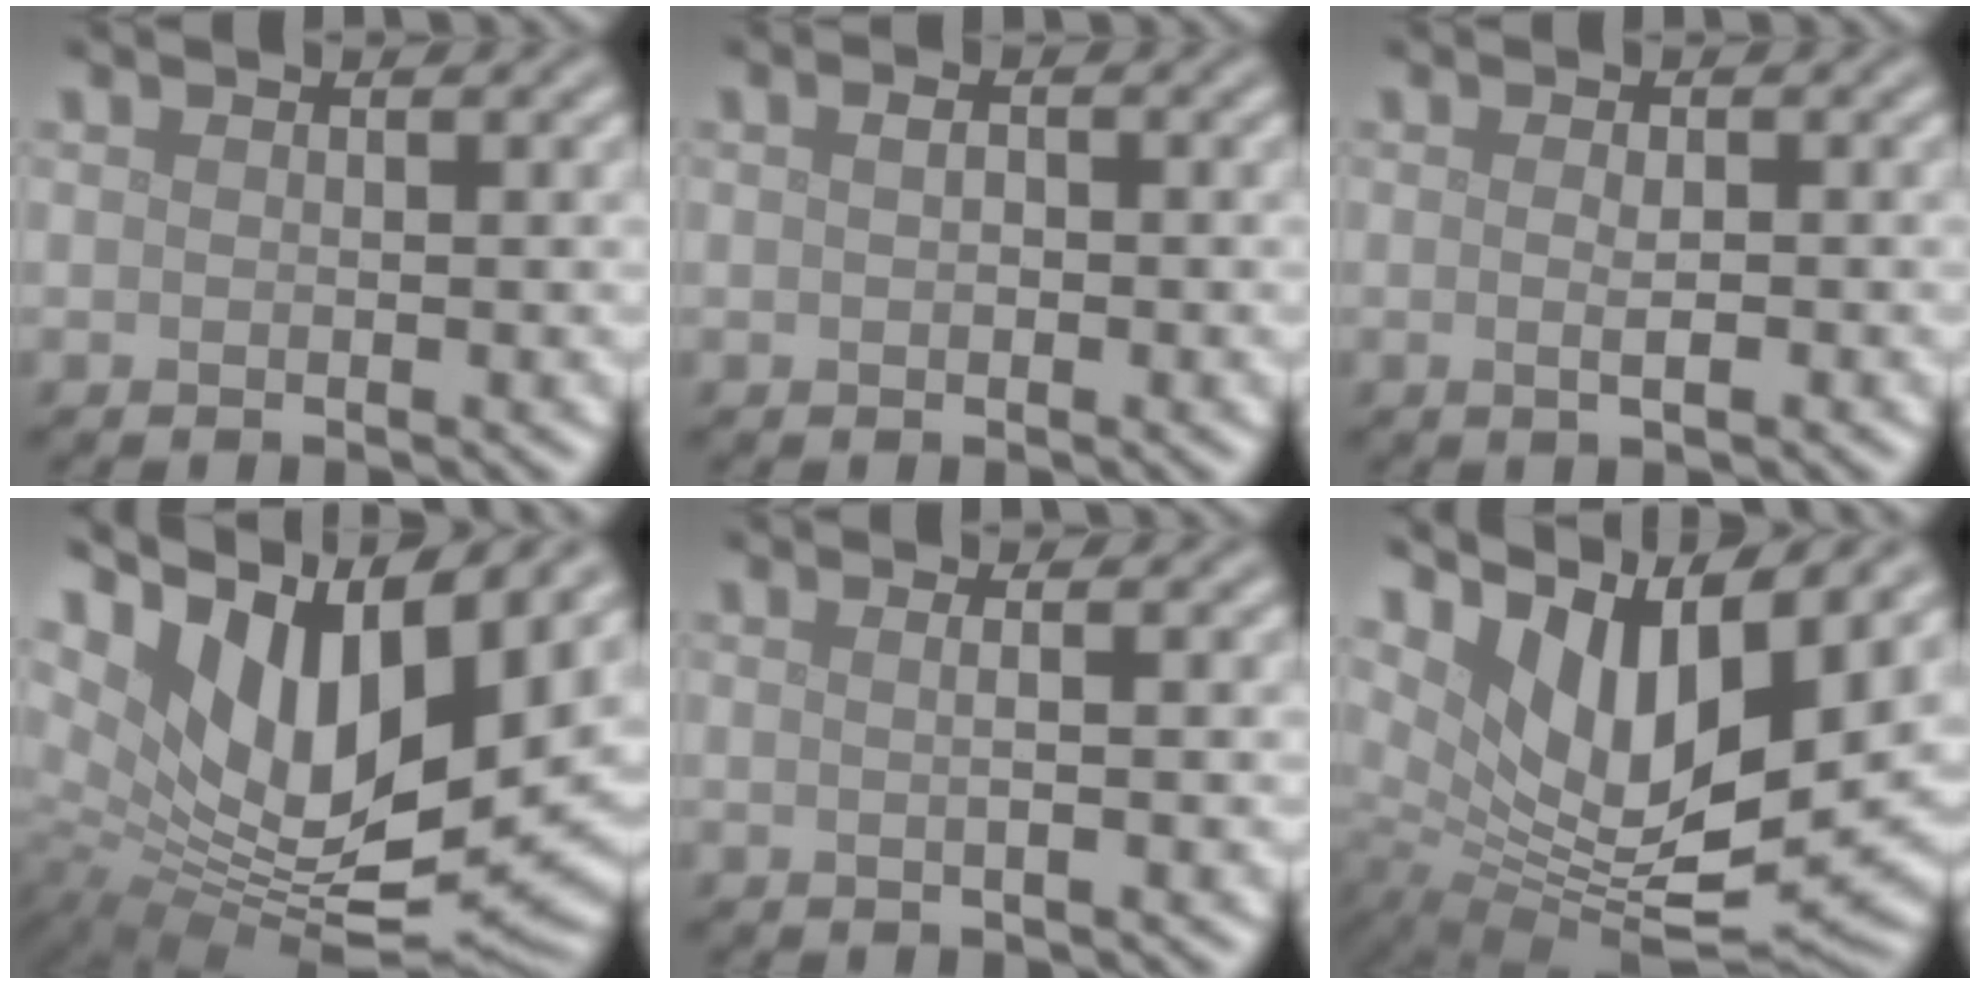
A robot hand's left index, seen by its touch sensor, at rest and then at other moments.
{"total": 1.8, "force": [0.5, 1.2, 1.3], "torque": [-0.016, 0.005, -0.003]}
{"total": 1.5, "force": [-0.1, 0.4, 1.4], "torque": [-0.027, -0.002, -0.003]}
{"total": 15.4, "force": [5.9, 6.6, 12.6], "torque": [-0.224, 0.004, 0.106]}
{"total": 2.1, "force": [0.5, 0.9, 1.9], "torque": [-0.012, 0.002, -0.018]}
{"total": 12.1, "force": [5.3, 4.4, 10.0], "torque": [-0.181, -0.005, 0.105]}